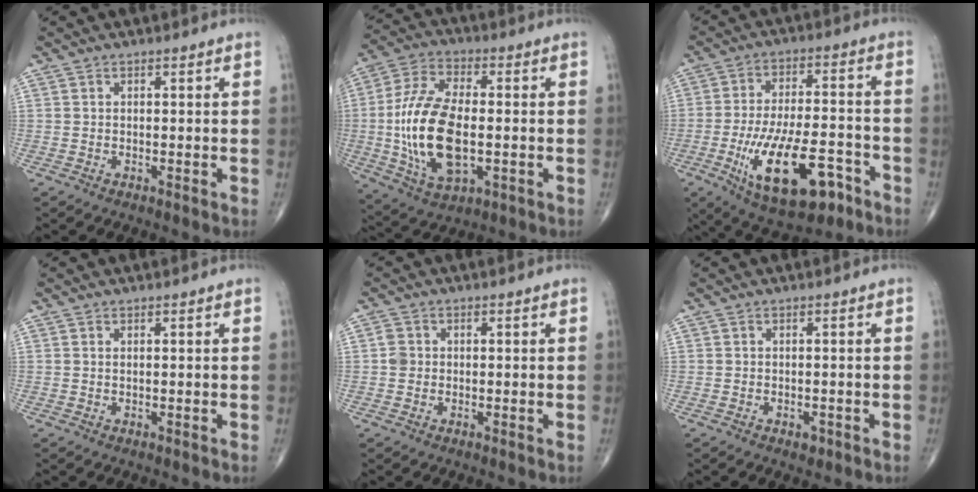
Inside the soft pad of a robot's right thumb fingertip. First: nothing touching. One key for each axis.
{"total": 18.4, "fx": -1.9, "fy": 9.1, "fz": 15.9, "tx": -0.320, "ty": 0.006, "tz": -0.028}
{"total": 18.4, "fx": -7.8, "fy": 7.7, "fz": 14.7, "tx": -0.243, "ty": 0.028, "tz": -0.114}
{"total": 0.0}
{"total": 2.1, "fx": 0.0, "fy": 1.9, "fz": 0.8, "tx": -0.006, "ty": 0.005, "tz": -0.003}
{"total": 1.1, "fx": -0.6, "fy": 0.7, "fz": 0.6, "tx": -0.008, "ty": 0.004, "tz": -0.006}